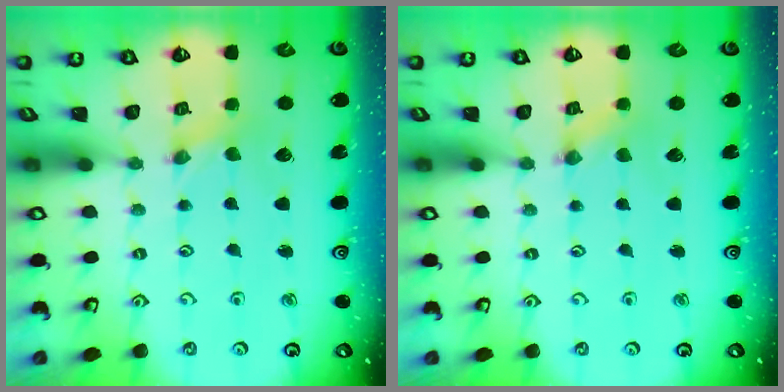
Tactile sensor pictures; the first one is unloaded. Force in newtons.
{"total": 0.0}